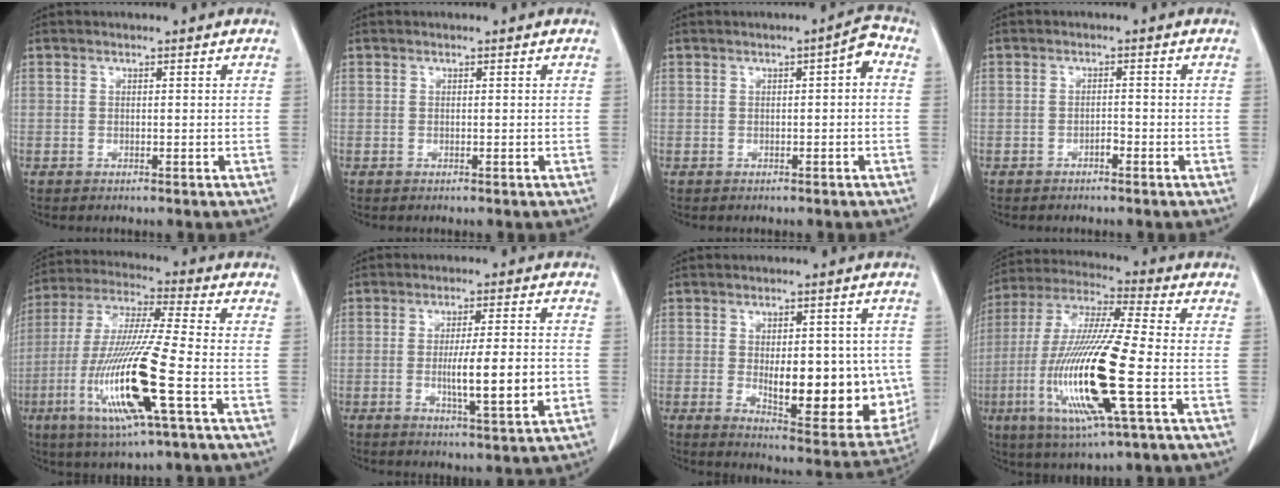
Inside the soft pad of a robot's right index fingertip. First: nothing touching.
{"total": 0.0}
{"total": 3.3, "force": [0.5, 0.7, 3.2], "torque": [-0.041, 0.012, 0.003]}
{"total": 1.1, "force": [-0.7, 0.4, 0.7], "torque": [-0.012, 0.002, -0.013]}
{"total": 17.4, "force": [-5.4, 0.5, 16.5], "torque": [-0.344, -0.021, -0.104]}
{"total": 9.5, "force": [-1.8, 0.6, 9.3], "torque": [-0.149, -0.011, -0.029]}
{"total": 17.4, "force": [-1.8, 6.7, 16.0], "torque": [-0.193, -0.008, 0.001]}
{"total": 19.2, "force": [-4.4, 1.3, 18.7], "torque": [-0.392, -0.019, -0.084]}